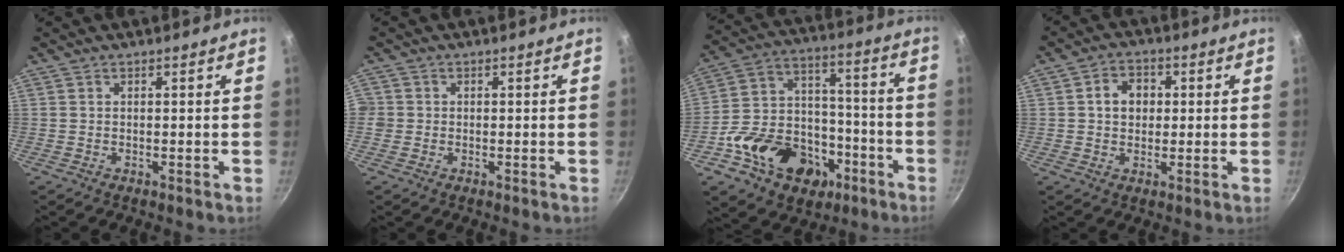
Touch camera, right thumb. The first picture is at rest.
{"total": 1.9, "force": [-0.4, 1.8, 0.4], "torque": [0.000, 0.005, -0.010]}
{"total": 21.1, "force": [-9.4, 15.3, 11.2], "torque": [-0.167, 0.068, -0.141]}
{"total": 5.7, "force": [0.8, 4.7, 3.2], "torque": [-0.026, 0.008, 0.005]}